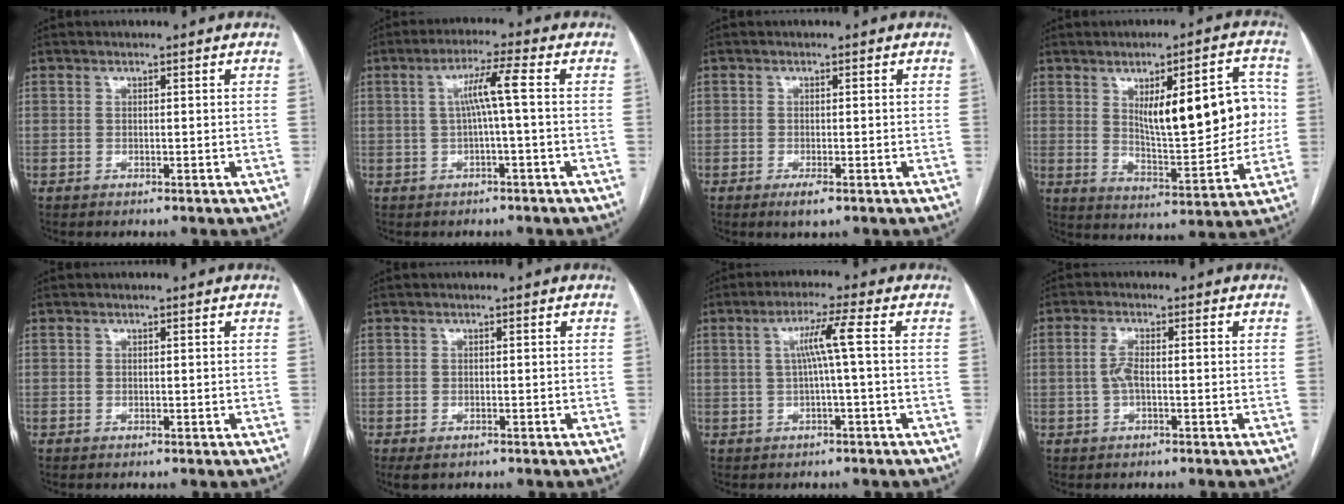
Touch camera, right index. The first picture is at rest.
{"total": 5.1, "force": [0.3, -0.6, 5.1], "torque": [-0.090, 0.014, 0.009]}
{"total": 2.1, "force": [-1.2, 0.6, 1.7], "torque": [-0.027, -0.002, -0.018]}
{"total": 15.8, "force": [2.8, 4.9, 14.8], "torque": [-0.201, 0.018, 0.054]}
{"total": 0.0}
{"total": 2.0, "force": [-1.3, 1.0, 1.2], "torque": [-0.020, -0.003, -0.013]}
{"total": 4.8, "force": [0.4, -0.9, 4.7], "torque": [-0.086, 0.011, 0.012]}
{"total": 3.2, "force": [-0.2, 0.9, 3.0], "torque": [-0.067, 0.010, -0.004]}